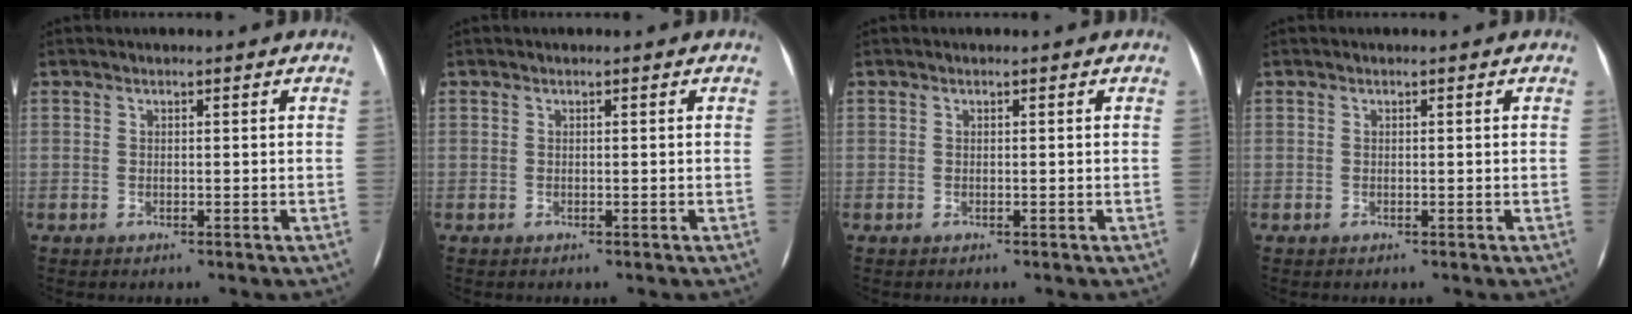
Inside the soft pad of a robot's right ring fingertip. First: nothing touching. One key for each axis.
{"total": 0.0}
{"total": 0.0}
{"total": 0.0}